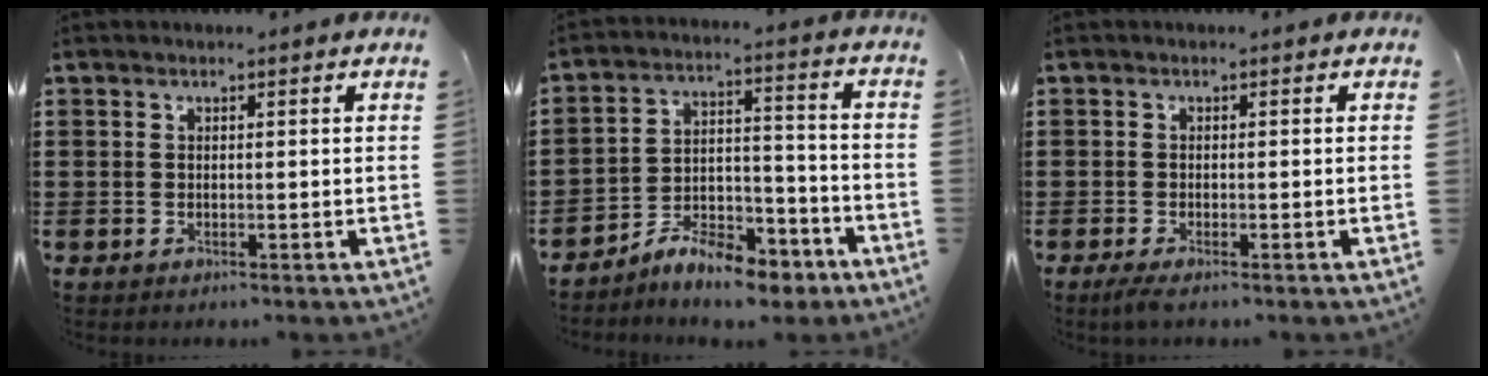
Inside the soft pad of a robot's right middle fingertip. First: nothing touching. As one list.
[{"total": 8.8, "force": [-7.8, 2.5, 3.3], "torque": [-0.053, 0.027, -0.144]}, {"total": 1.0, "force": [-0.6, 0.1, 0.8], "torque": [-0.011, -0.005, -0.011]}]